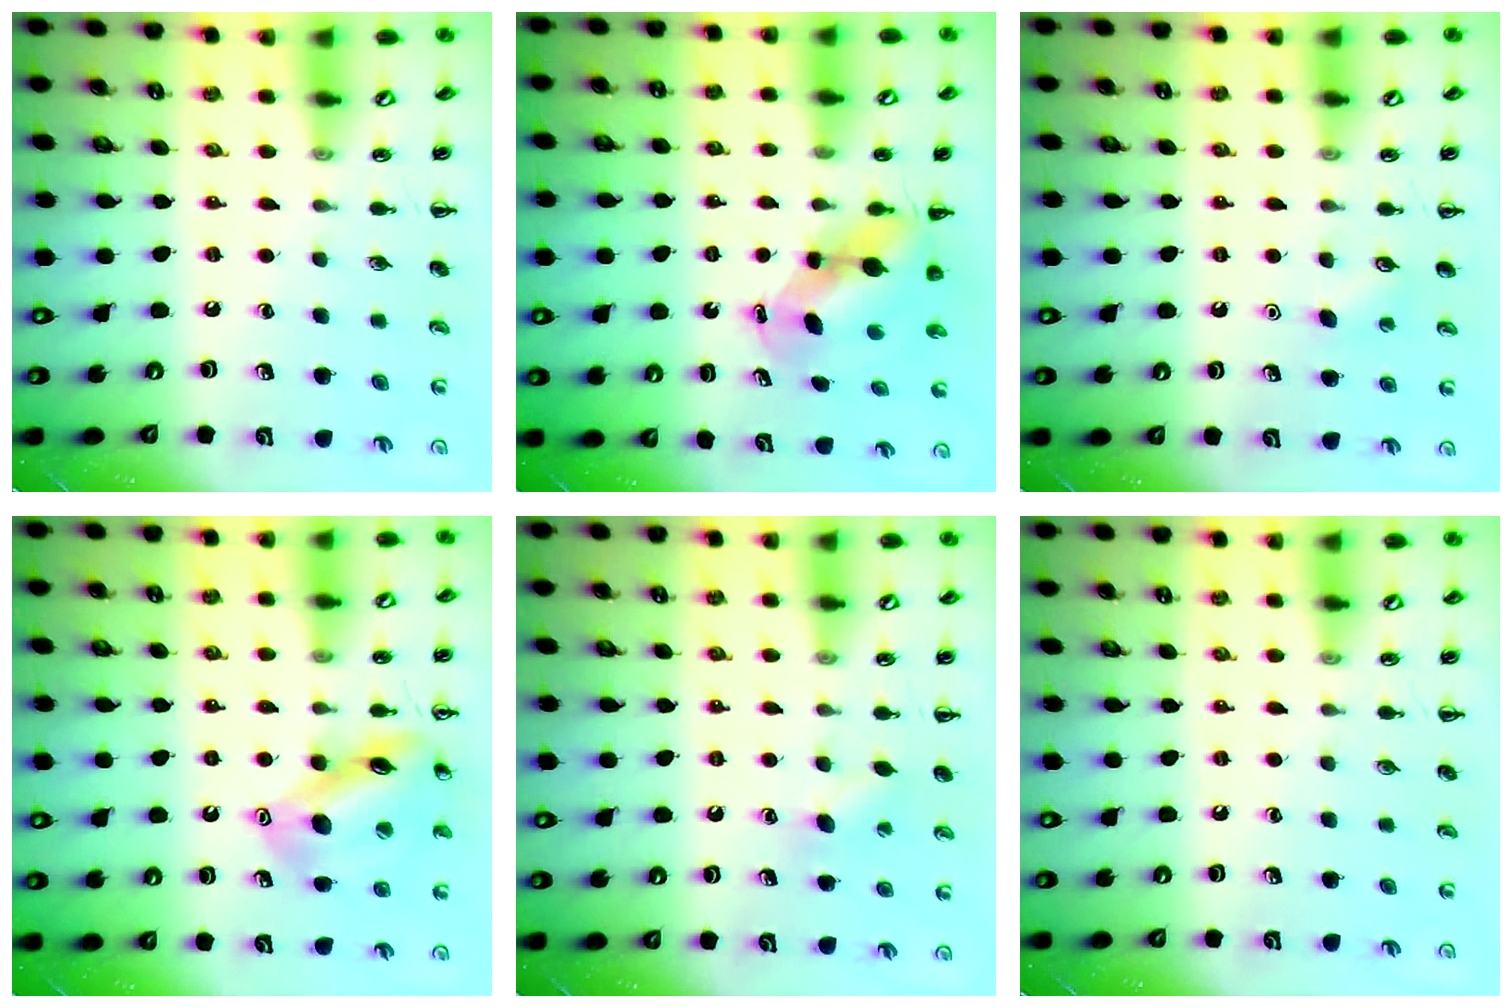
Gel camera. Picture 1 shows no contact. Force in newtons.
{"total": 7.3, "press": 7.2, "slide": 1.0}
{"total": 2.8, "press": 2.7, "slide": 0.7}
{"total": 14.9, "press": 14.8, "slide": 1.4}
{"total": 5.5, "press": 5.3, "slide": 1.3}
{"total": 0.0}